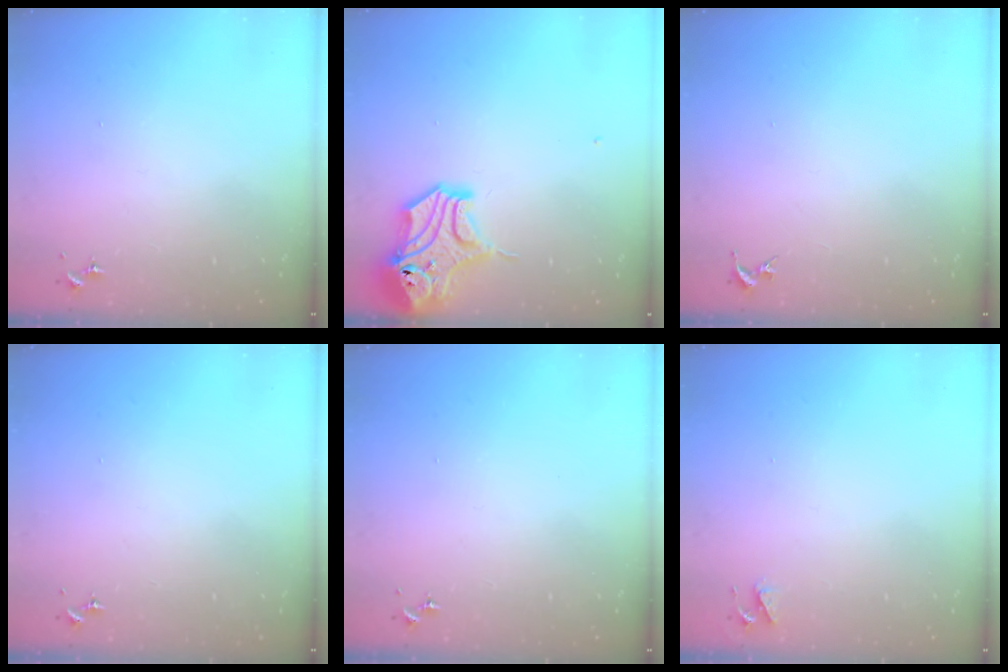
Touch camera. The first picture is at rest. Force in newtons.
{"total": 14.8, "press": 14.7, "slide": 2.2}
{"total": 0.0}
{"total": 0.0}
{"total": 0.0}
{"total": 4.1, "press": 4.0, "slide": 0.7}